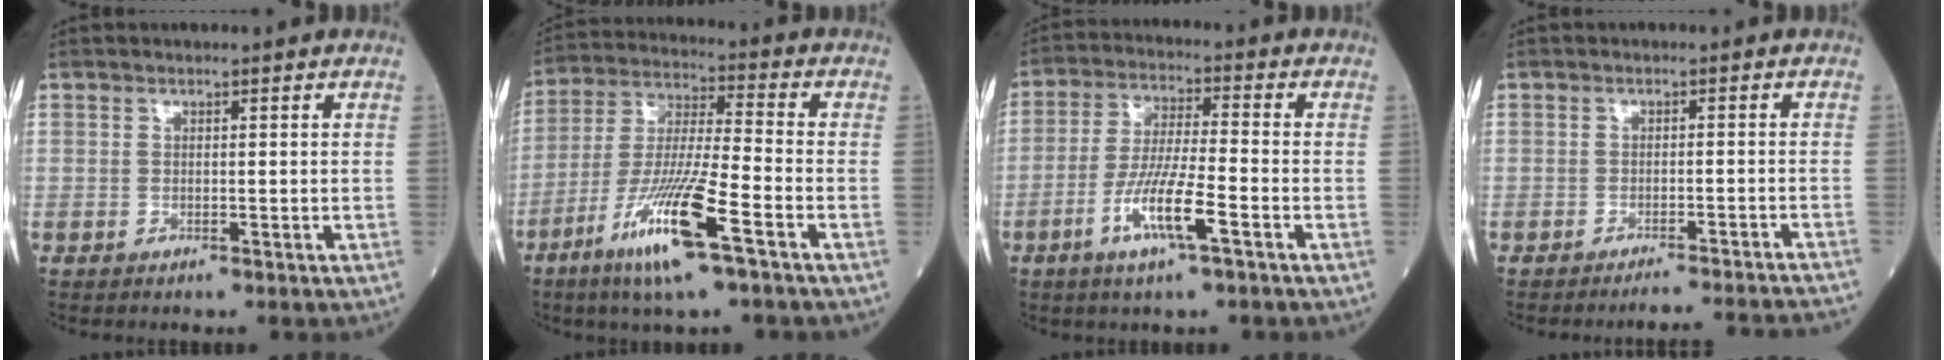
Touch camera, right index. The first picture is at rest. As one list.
[{"total": 14.4, "force": [-7.3, 0.6, 12.4], "torque": [-0.252, -0.024, -0.134]}, {"total": 9.2, "force": [-3.9, 0.7, 8.3], "torque": [-0.164, -0.009, -0.075]}, {"total": 11.7, "force": [-11.3, -1.2, 3.0], "torque": [-0.010, -0.013, -0.132]}]